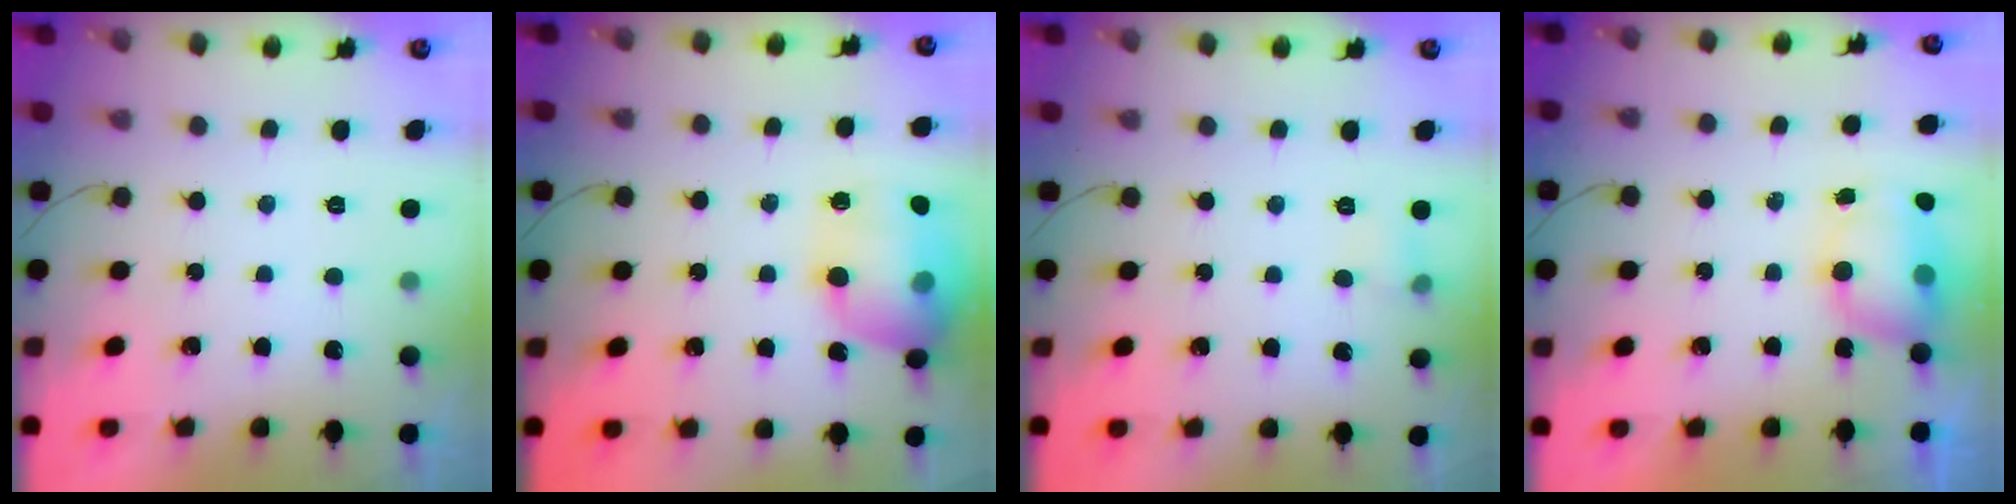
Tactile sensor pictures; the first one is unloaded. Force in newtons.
{"total": 18.8, "press": 18.7, "slide": 1.6}
{"total": 4.6, "press": 4.4, "slide": 1.2}
{"total": 8.3, "press": 7.8, "slide": 2.9}